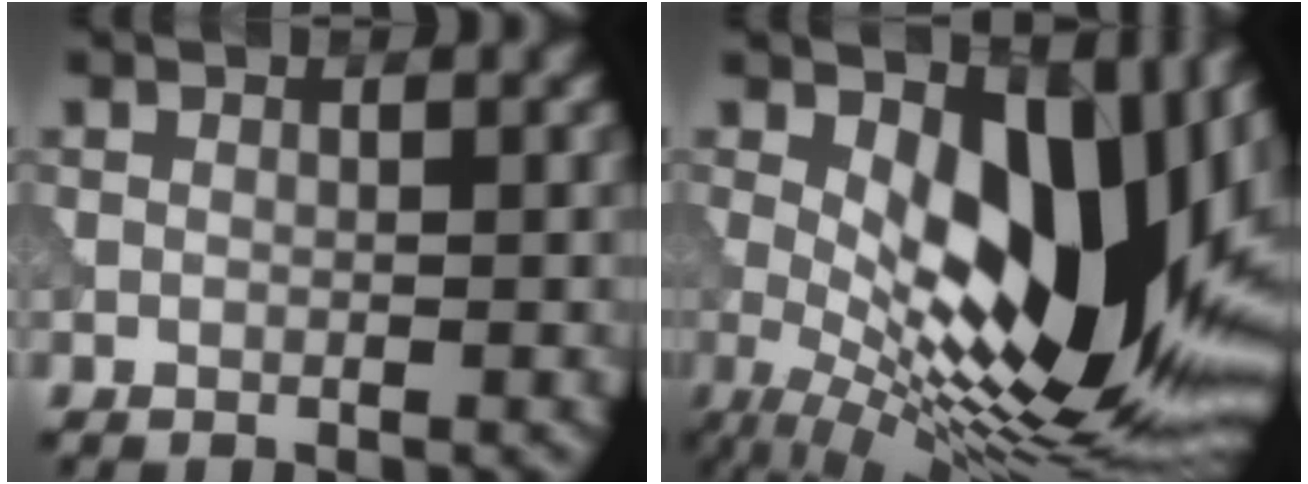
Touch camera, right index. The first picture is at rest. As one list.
[{"total": 15.3, "force": [0.2, 7.0, 13.6], "torque": [-0.182, 0.005, -0.009]}]